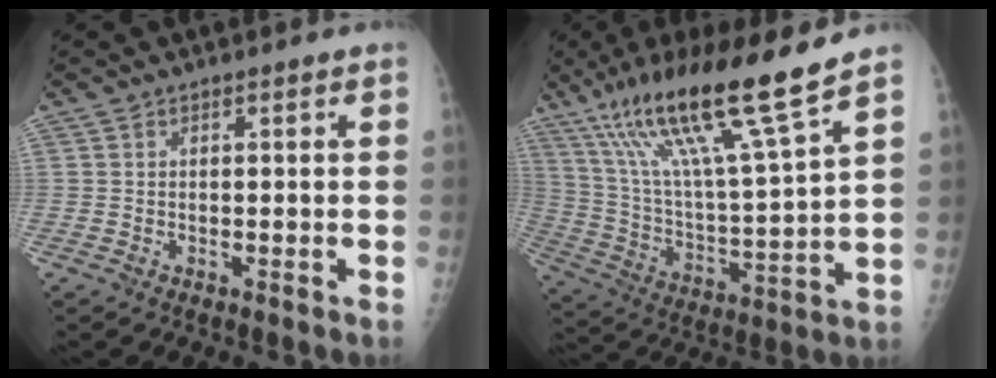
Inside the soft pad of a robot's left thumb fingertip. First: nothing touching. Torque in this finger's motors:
{"motor_torque": [0.54, 0.31, 1.52, -1.25, 0.29]}